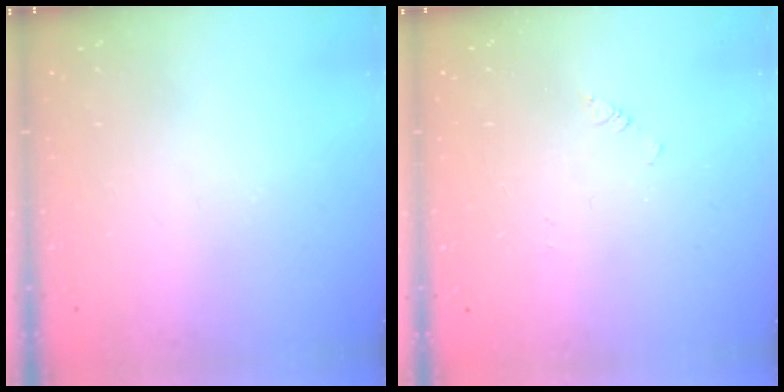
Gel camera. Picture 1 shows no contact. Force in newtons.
{"total": 1.4, "press": 1.3, "slide": 0.3}